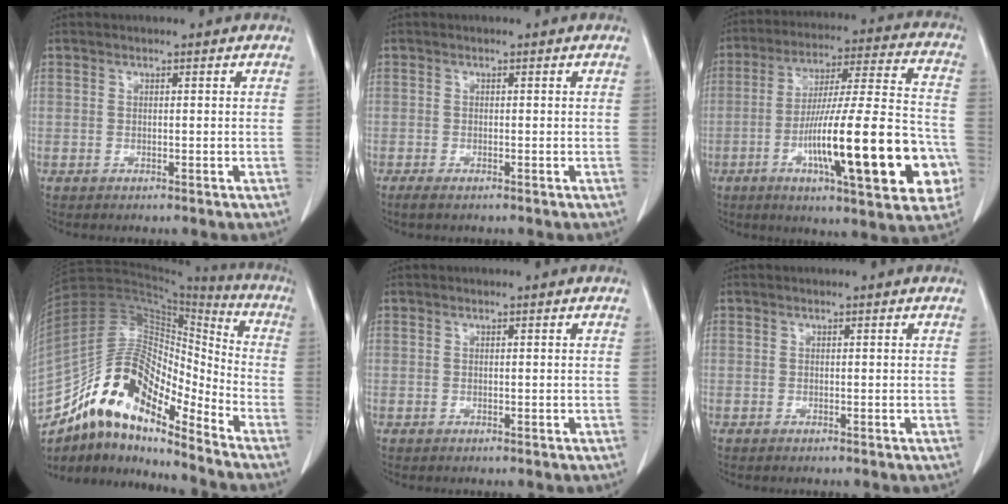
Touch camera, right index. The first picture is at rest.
{"total": 1.5, "force": [-1.1, 0.3, 0.9], "torque": [-0.020, -0.004, -0.018]}
{"total": 23.8, "force": [-7.4, 3.1, 22.4], "torque": [-0.316, 0.002, -0.109]}
{"total": 16.9, "force": [-12.6, 5.1, 10.1], "torque": [-0.173, 0.053, -0.221]}
{"total": 0.0}
{"total": 0.0}